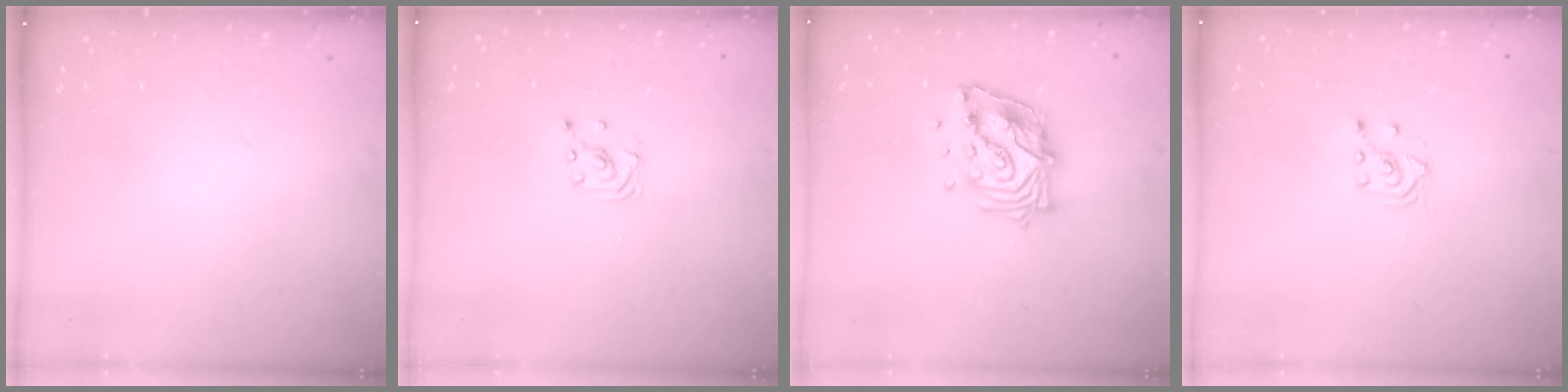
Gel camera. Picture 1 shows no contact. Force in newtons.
{"total": 2.2, "press": 2.2, "slide": 0.1}
{"total": 14.1, "press": 14.0, "slide": 1.2}
{"total": 2.7, "press": 2.5, "slide": 0.9}